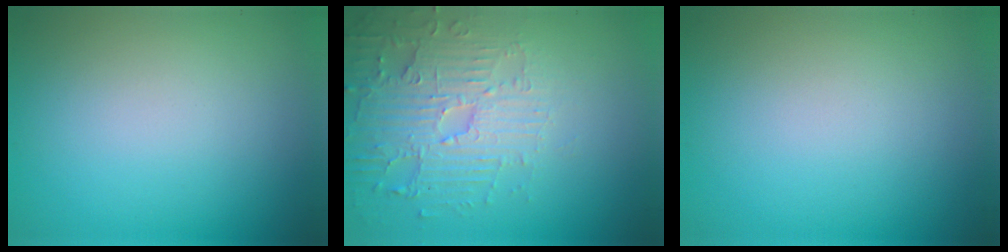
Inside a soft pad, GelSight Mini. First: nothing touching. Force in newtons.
{"total": 4.8, "press": 4.1, "slide": 2.6}
{"total": 0.0}